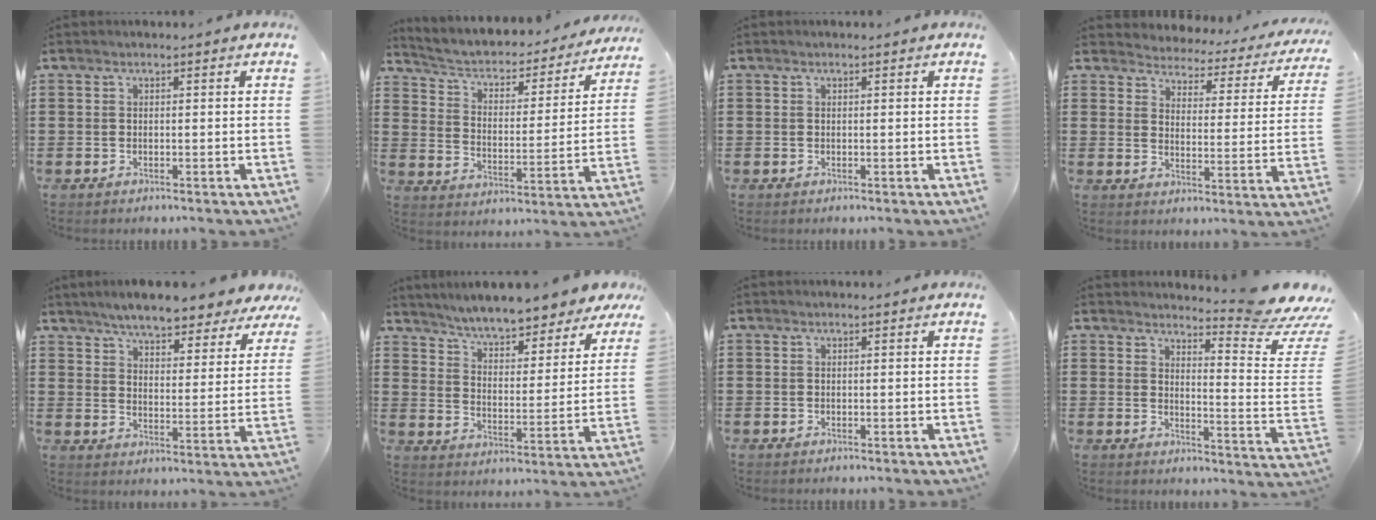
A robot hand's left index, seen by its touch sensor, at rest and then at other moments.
{"total": 3.0, "force": [2.4, 1.3, 1.3], "torque": [-0.043, -0.023, 0.030]}
{"total": 0.0}
{"total": 2.7, "force": [2.7, 0.2, -0.2], "torque": [-0.020, -0.033, 0.039]}
{"total": 6.2, "force": [6.0, 0.5, 1.5], "torque": [-0.051, -0.036, 0.102]}
{"total": 6.1, "force": [5.9, 0.1, 1.5], "torque": [-0.056, -0.039, 0.100]}
{"total": 0.0}
{"total": 6.9, "force": [6.1, -0.4, 3.1], "torque": [-0.054, -0.058, 0.100]}